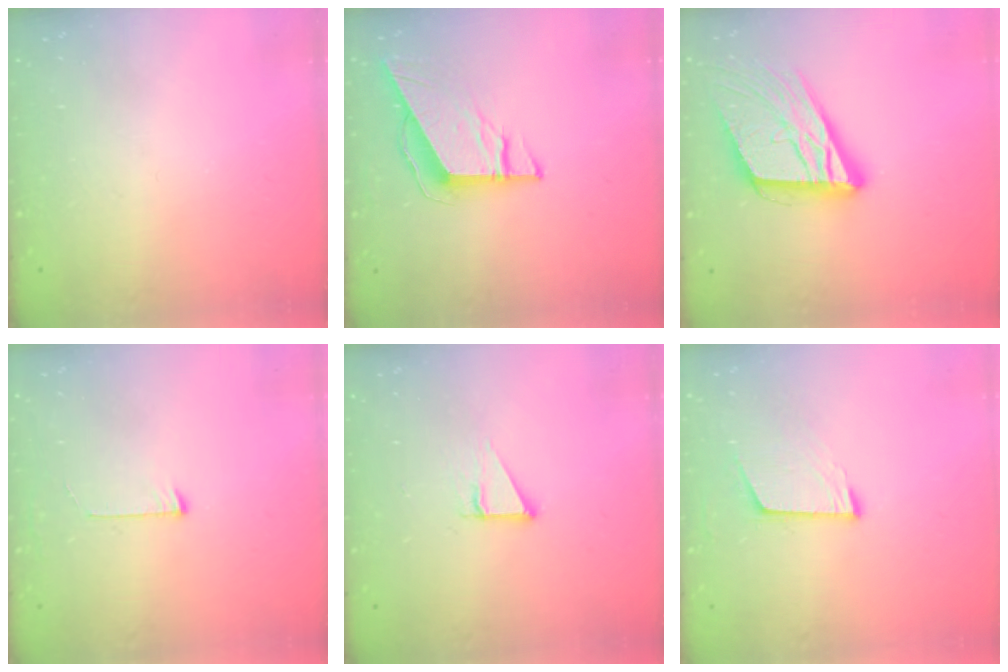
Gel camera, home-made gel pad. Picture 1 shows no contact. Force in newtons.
{"total": 9.0, "press": 9.0, "slide": 1.0}
{"total": 16.9, "press": 16.5, "slide": 3.6}
{"total": 5.5, "press": 5.5, "slide": 0.5}
{"total": 3.1, "press": 2.4, "slide": 1.9}
{"total": 6.7, "press": 6.4, "slide": 2.0}